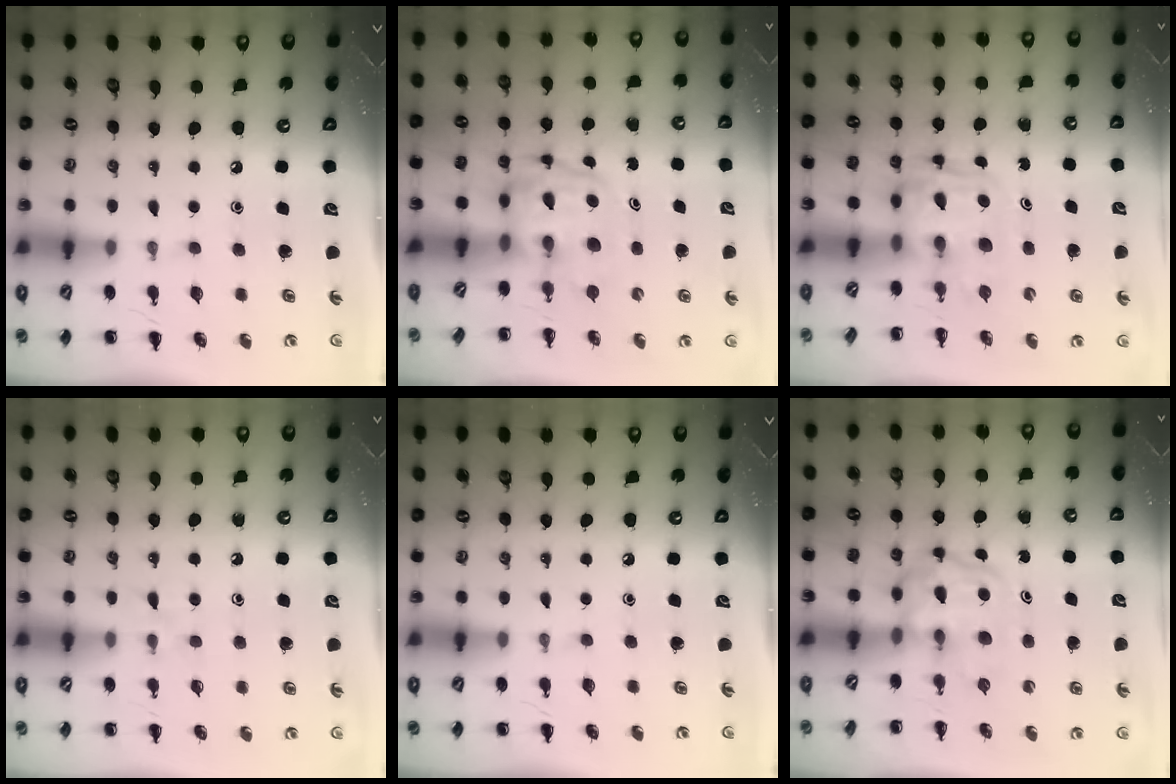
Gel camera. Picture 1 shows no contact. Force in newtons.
{"total": 4.0, "press": 3.9, "slide": 0.7}
{"total": 2.7, "press": 2.7, "slide": 0.2}
{"total": 4.1, "press": 3.9, "slide": 1.4}
{"total": 0.0}
{"total": 3.9, "press": 3.9, "slide": 0.4}